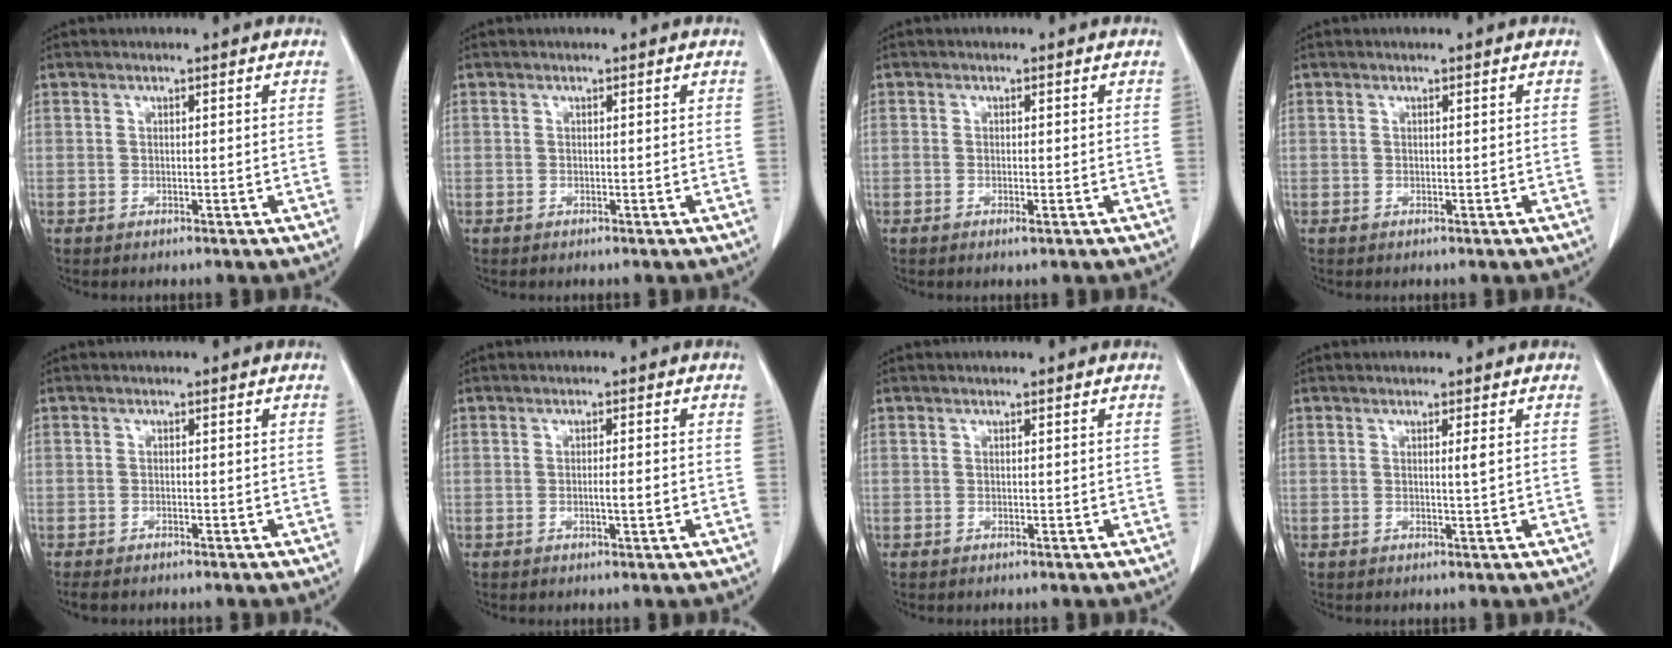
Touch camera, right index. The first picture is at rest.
{"total": 0.0}
{"total": 1.0, "force": [-0.4, 0.2, 0.9], "torque": [-0.015, -0.001, -0.006]}
{"total": 0.0}
{"total": 2.6, "force": [-2.2, 0.8, 1.1], "torque": [-0.018, -0.006, -0.028]}
{"total": 2.1, "force": [-0.5, 0.1, 2.1], "torque": [-0.037, -0.001, -0.008]}
{"total": 0.0}
{"total": 1.1, "force": [0.3, -0.3, 1.0], "torque": [-0.020, -0.002, 0.004]}